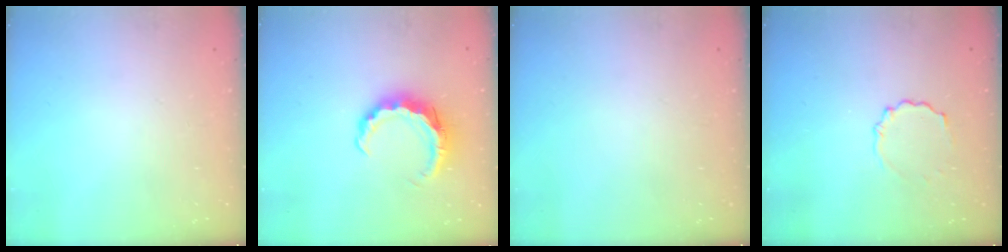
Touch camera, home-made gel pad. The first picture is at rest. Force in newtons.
{"total": 9.0, "press": 8.9, "slide": 1.2}
{"total": 0.0}
{"total": 3.5, "press": 3.3, "slide": 1.2}